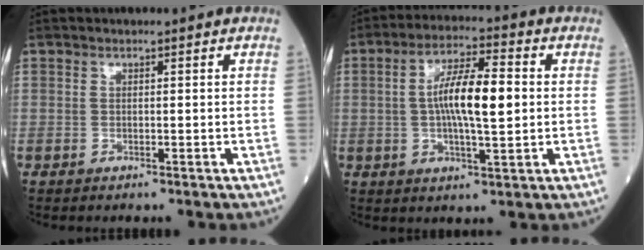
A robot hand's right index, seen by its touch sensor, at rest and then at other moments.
{"total": 10.2, "force": [0.6, 2.0, 10.0], "torque": [-0.180, 0.012, 0.007]}